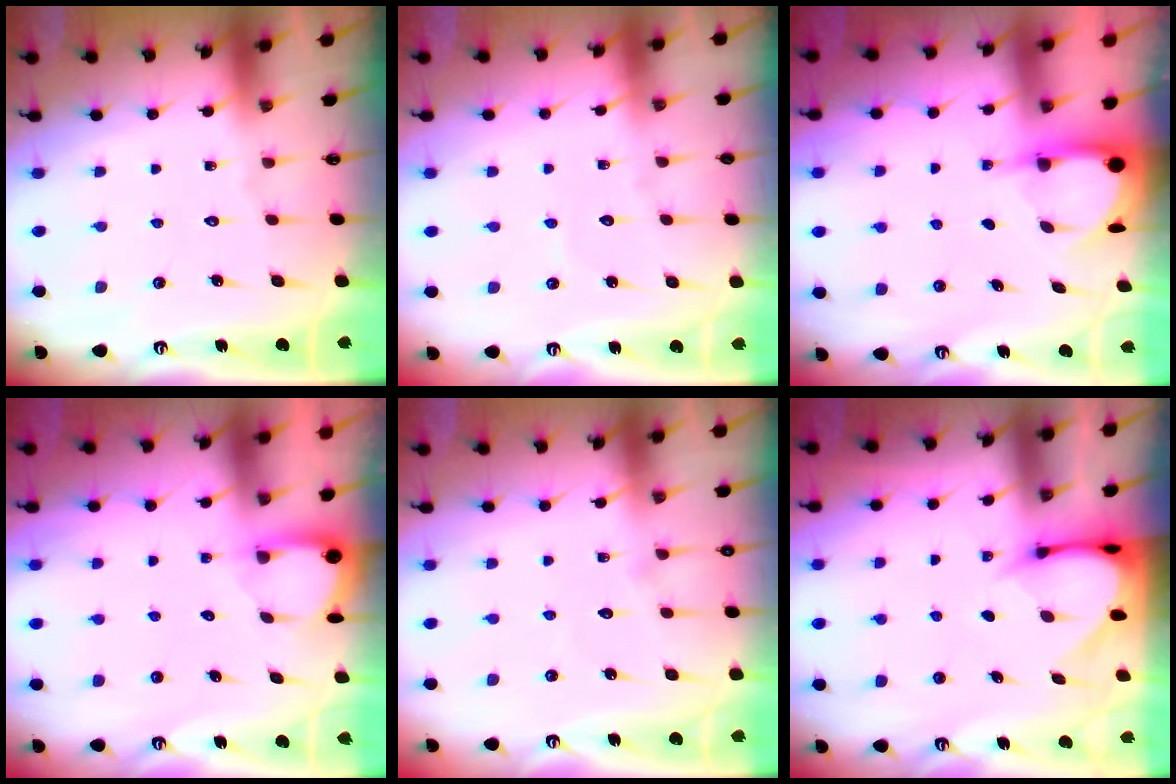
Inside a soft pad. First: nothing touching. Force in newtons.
{"total": 2.8, "press": 2.8, "slide": 0.3}
{"total": 3.9, "press": 3.9, "slide": 0.3}
{"total": 2.8, "press": 2.8, "slide": 0.3}
{"total": 7.4, "press": 7.4, "slide": 0.6}
{"total": 4.5, "press": 4.4, "slide": 0.5}